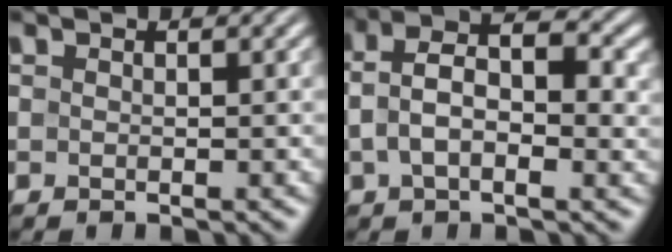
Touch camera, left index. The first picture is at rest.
{"total": 6.9, "force": [0.6, 4.0, 5.6], "torque": [-0.103, 0.011, 0.002]}